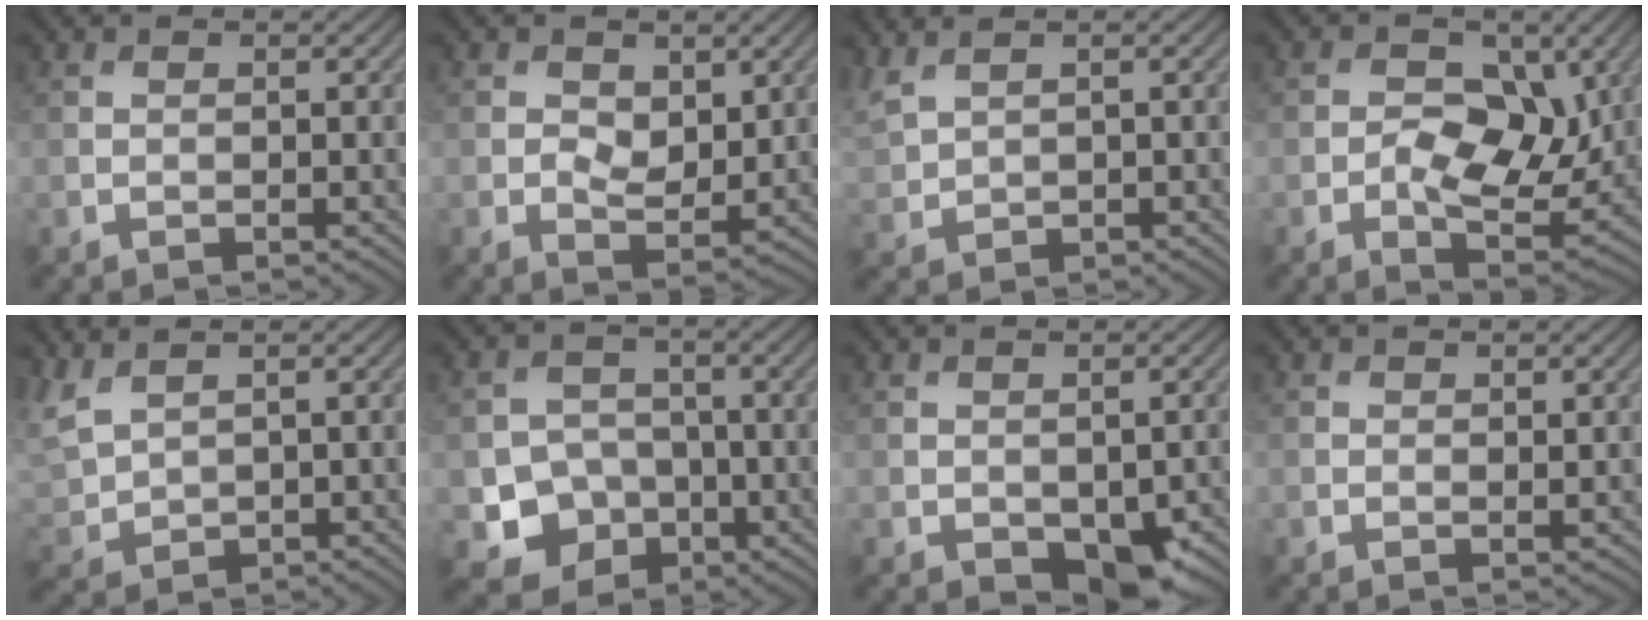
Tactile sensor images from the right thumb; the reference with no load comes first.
{"total": 3.6, "force": [1.2, 2.4, 2.5], "torque": [-0.051, -0.008, 0.017]}
{"total": 3.7, "force": [2.3, 1.7, 2.3], "torque": [-0.073, 0.009, 0.052]}
{"total": 8.1, "force": [-0.1, 4.9, 6.5], "torque": [-0.098, -0.006, -0.001]}
{"total": 4.9, "force": [2.6, 2.7, 3.1], "torque": [-0.100, 0.000, 0.057]}
{"total": 7.3, "force": [-2.9, 6.1, 2.7], "torque": [-0.051, -0.018, -0.058]}
{"total": 6.3, "force": [-2.2, 3.9, 4.3], "torque": [-0.068, -0.028, -0.018]}
{"total": 0.8, "force": [0.5, 0.4, 0.4], "torque": [-0.004, -0.003, 0.011]}